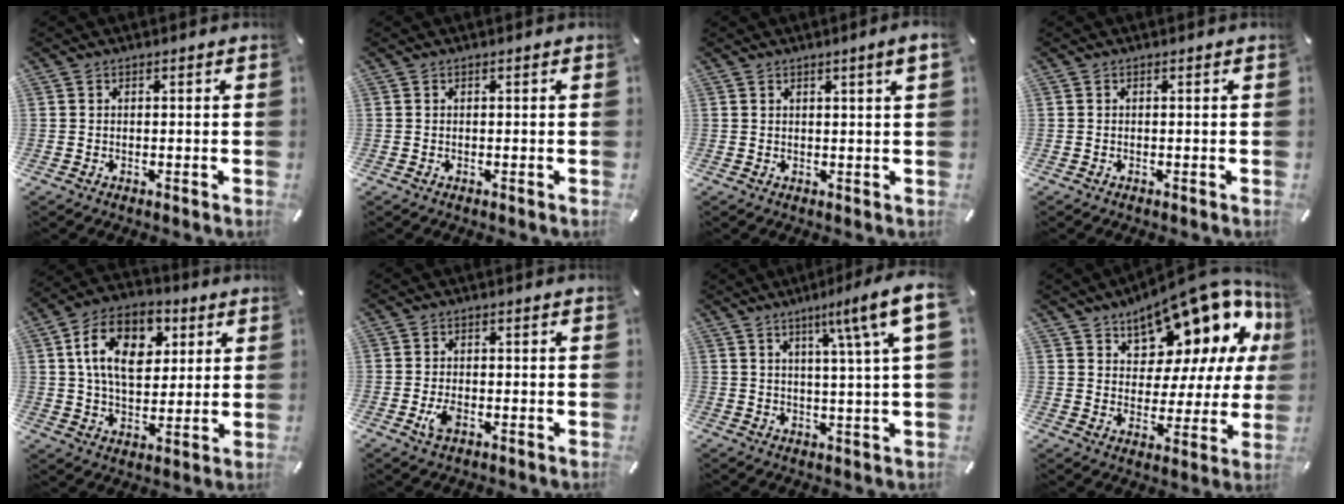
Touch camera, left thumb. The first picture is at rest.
{"total": 0.0}
{"total": 2.9, "force": [1.4, 0.1, 2.5], "torque": [-0.049, -0.001, 0.023]}
{"total": 0.0}
{"total": 15.1, "force": [4.6, 10.2, 10.1], "torque": [-0.179, 0.003, 0.082]}
{"total": 3.5, "force": [-1.2, 2.1, 2.5], "torque": [-0.057, 0.000, -0.022]}
{"total": 11.6, "force": [5.1, 0.6, 10.4], "torque": [-0.161, -0.025, 0.076]}
{"total": 16.5, "force": [12.7, 7.9, 6.9], "torque": [-0.095, -0.112, 0.217]}